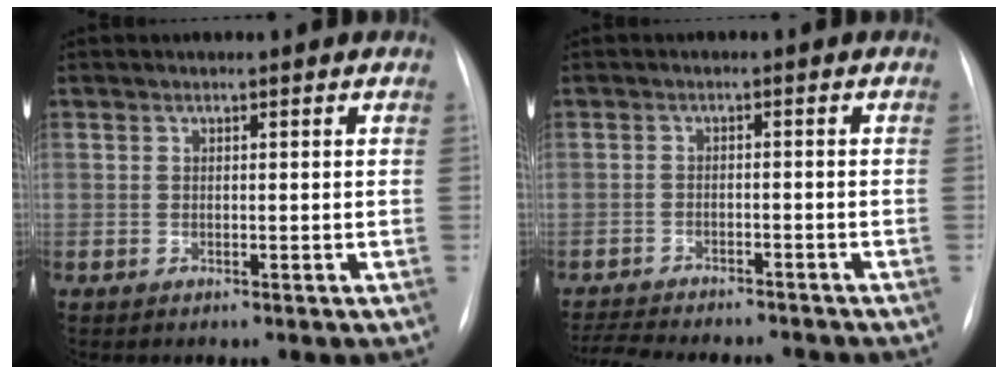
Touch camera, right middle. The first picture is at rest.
{"total": 12.8, "force": [-11.8, 2.3, 4.4], "torque": [-0.088, -0.004, -0.163]}